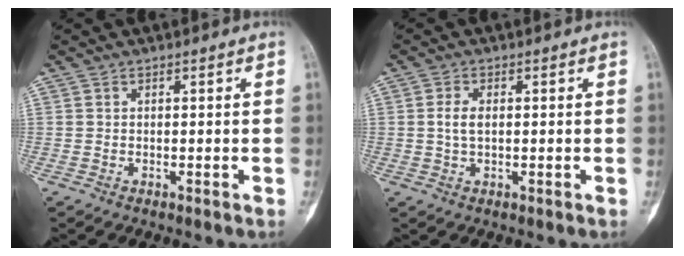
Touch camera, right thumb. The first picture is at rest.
{"total": 3.0, "force": [0.2, 1.6, 2.5], "torque": [-0.056, 0.002, 0.004]}